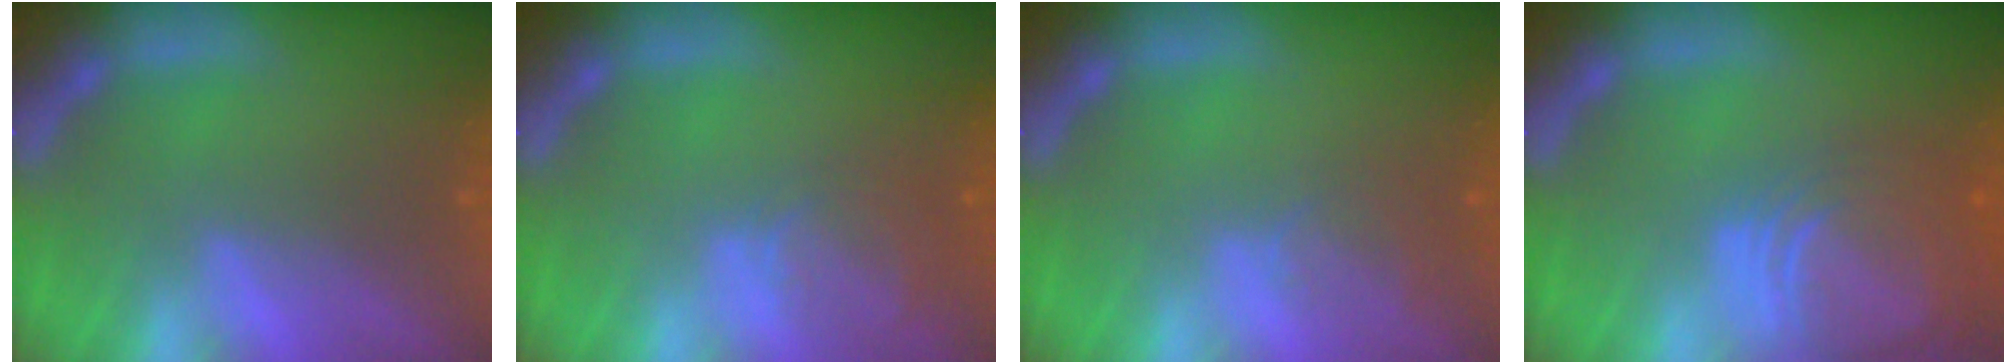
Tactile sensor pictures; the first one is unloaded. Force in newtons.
{"total": 2.9}
{"total": 2.0}
{"total": 9.0}